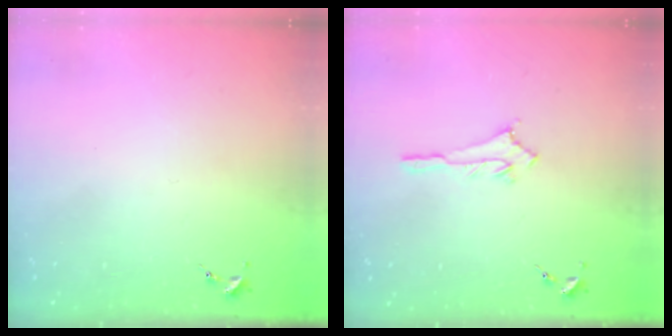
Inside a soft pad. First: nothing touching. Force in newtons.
{"total": 2.9, "press": 2.9, "slide": 0.2}